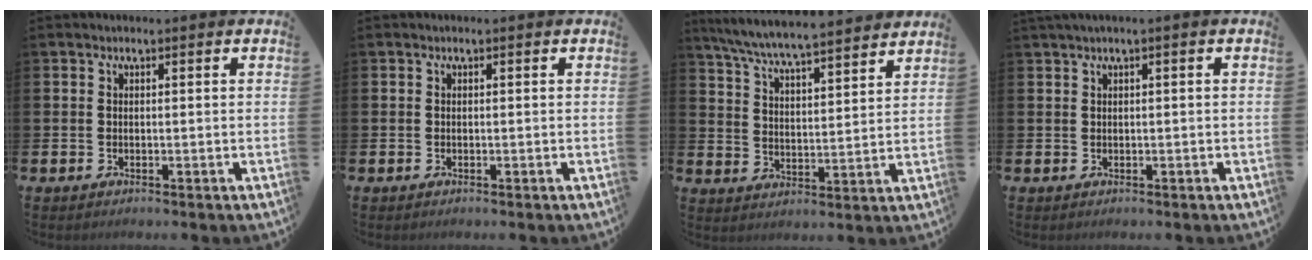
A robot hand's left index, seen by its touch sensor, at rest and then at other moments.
{"total": 0.0}
{"total": 7.2, "force": [7.0, 0.1, 1.8], "torque": [-0.062, -0.050, 0.122]}
{"total": 1.0, "force": [0.5, -0.1, 0.9], "torque": [-0.017, 0.001, 0.010]}